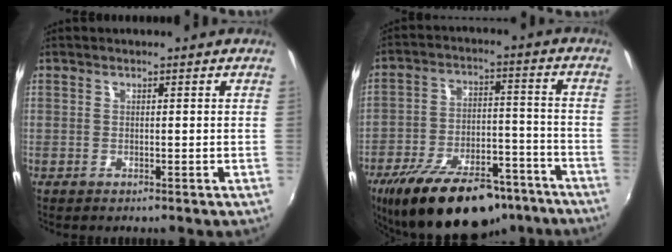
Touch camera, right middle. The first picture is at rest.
{"total": 24.0, "force": [-18.0, 10.0, 12.3], "torque": [-0.227, -0.001, -0.259]}